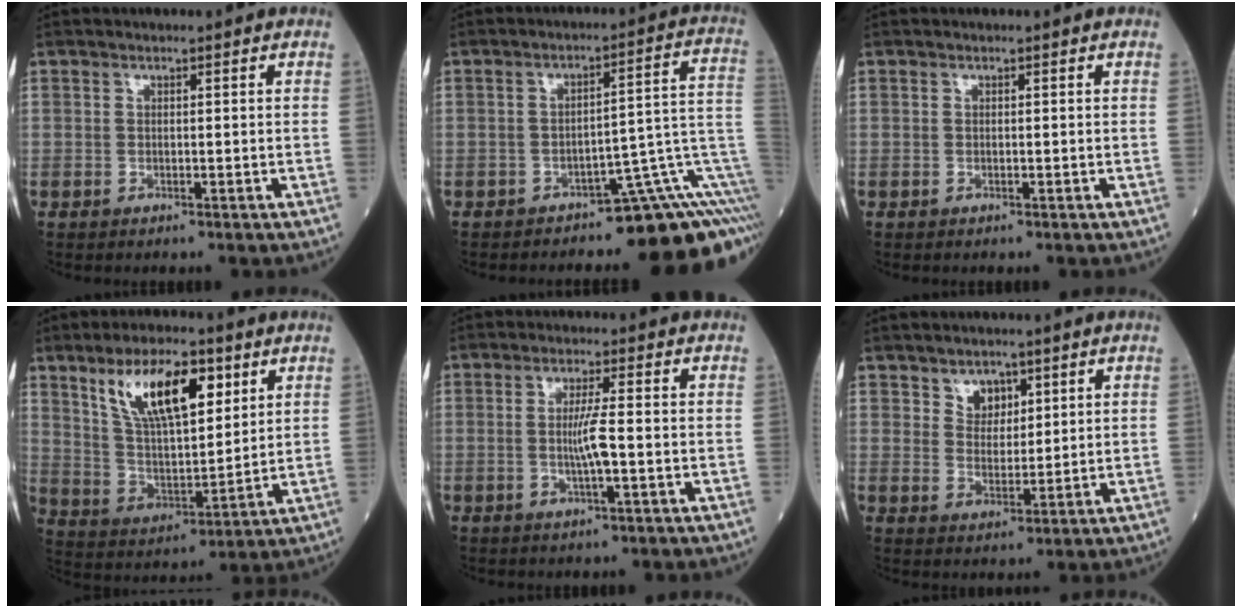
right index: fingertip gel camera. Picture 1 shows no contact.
{"total": 13.9, "force": [-6.9, 3.5, 11.5], "torque": [-0.090, 0.072, -0.085]}
{"total": 0.0}
{"total": 15.3, "force": [7.6, 5.5, 12.1], "torque": [-0.230, 0.014, 0.144]}
{"total": 5.0, "force": [-0.7, 0.6, 4.9], "torque": [-0.097, -0.003, -0.010]}
{"total": 4.5, "force": [2.5, 3.1, 2.1], "torque": [-0.038, 0.005, 0.050]}